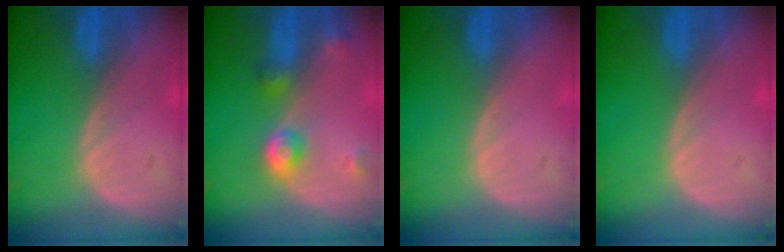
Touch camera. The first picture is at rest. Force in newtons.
{"total": 4.8, "press": 4.4, "slide": 2.0}
{"total": 0.0}
{"total": 0.0}